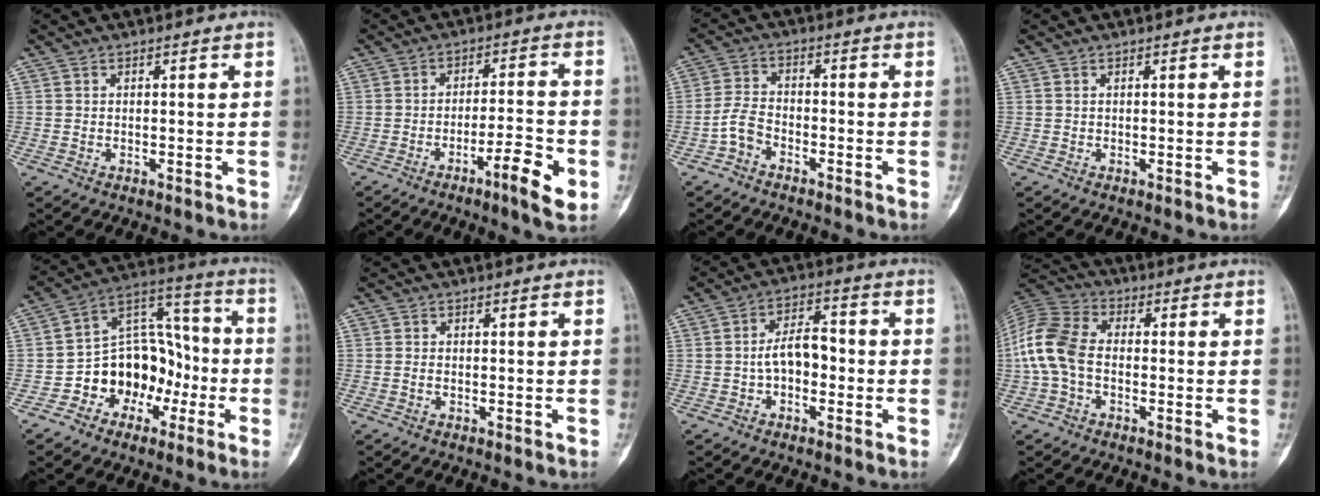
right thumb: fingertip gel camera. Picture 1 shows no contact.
{"total": 9.0, "force": [-3.9, 1.6, 7.9], "torque": [-0.125, 0.020, -0.060]}
{"total": 4.6, "force": [-2.8, 2.7, 2.6], "torque": [-0.053, 0.025, -0.060]}
{"total": 0.0}
{"total": 15.3, "force": [-5.3, 11.5, 8.5], "torque": [-0.084, 0.080, -0.090]}
{"total": 0.6, "force": [-0.2, 0.3, 0.5], "torque": [-0.013, -0.001, -0.003]}
{"total": 6.8, "force": [-1.2, 4.1, 5.3], "torque": [-0.077, 0.031, -0.028]}
{"total": 11.0, "force": [-1.2, 7.2, 8.3], "torque": [-0.181, 0.028, -0.036]}